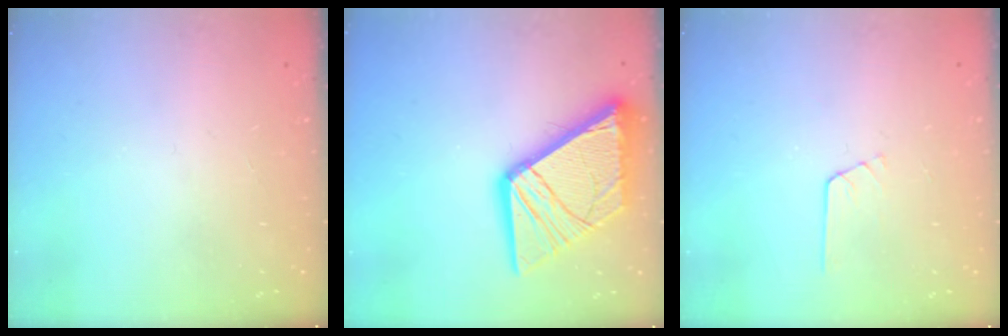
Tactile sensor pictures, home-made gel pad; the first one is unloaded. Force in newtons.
{"total": 20.3, "press": 20.2, "slide": 2.4}
{"total": 3.3, "press": 3.3, "slide": 0.3}